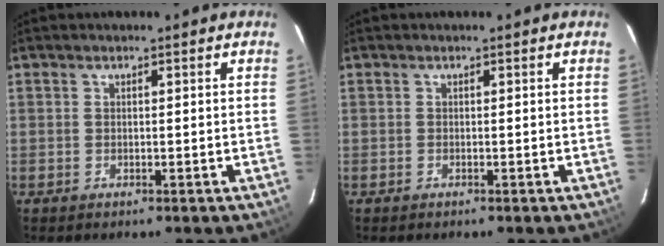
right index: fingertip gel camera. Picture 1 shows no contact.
{"total": 0.0}